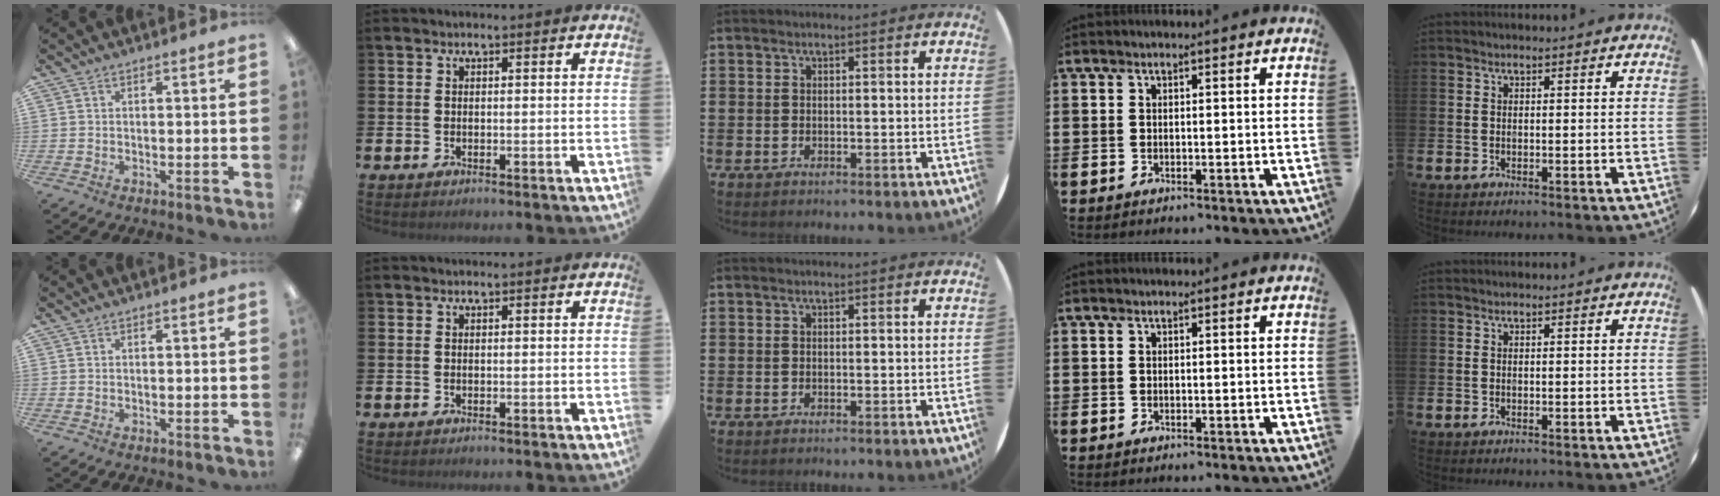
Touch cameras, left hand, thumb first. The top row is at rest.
{}